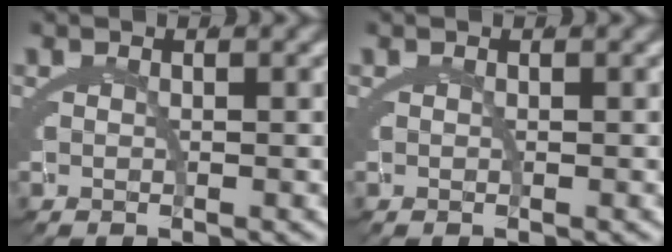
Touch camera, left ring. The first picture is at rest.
{"total": 0.0}